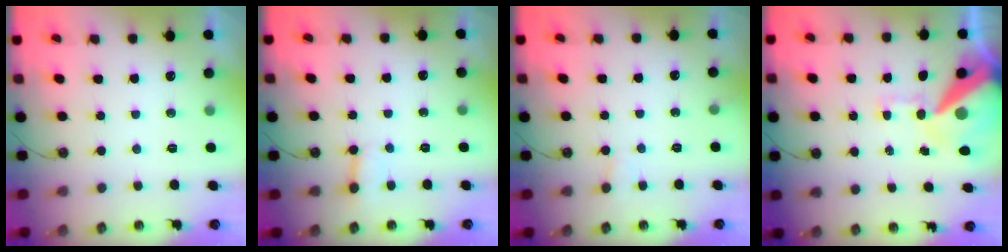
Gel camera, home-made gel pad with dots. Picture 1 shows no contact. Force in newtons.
{"total": 2.7, "press": 2.7, "slide": 0.2}
{"total": 5.1, "press": 5.0, "slide": 0.5}
{"total": 18.4, "press": 18.3, "slide": 2.3}